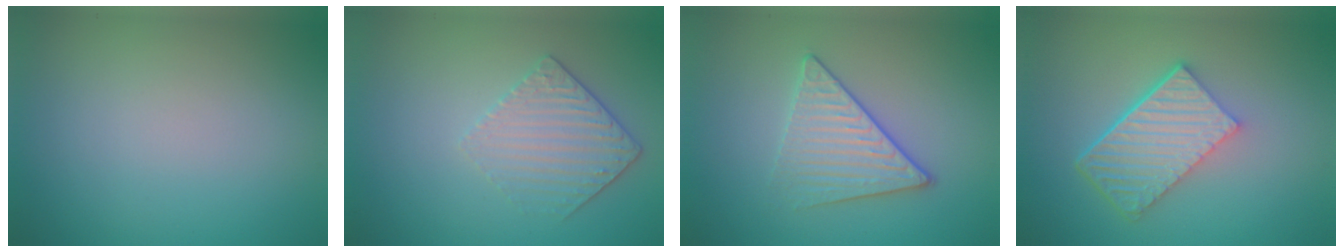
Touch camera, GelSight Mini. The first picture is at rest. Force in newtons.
{"total": 3.3, "press": 2.8, "slide": 1.8}
{"total": 3.4, "press": 3.1, "slide": 1.3}
{"total": 6.2, "press": 4.2, "slide": 4.5}